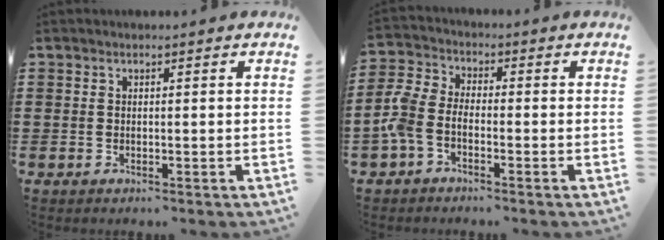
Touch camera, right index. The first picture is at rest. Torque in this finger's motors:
{"motor_torque": [0.95, 0.25, 0.62, 0.19]}